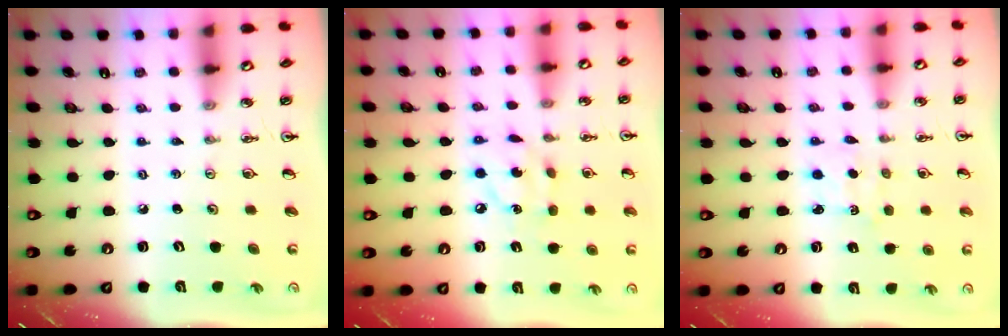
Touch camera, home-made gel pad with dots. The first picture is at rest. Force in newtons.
{"total": 7.9, "press": 7.8, "slide": 0.3}
{"total": 2.5, "press": 2.5, "slide": 0.3}